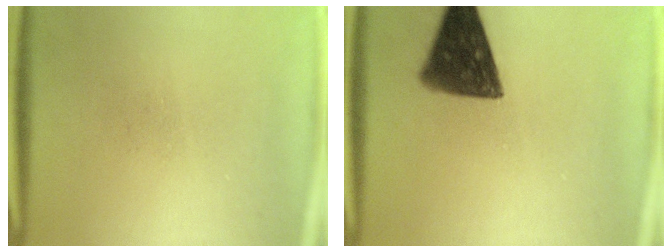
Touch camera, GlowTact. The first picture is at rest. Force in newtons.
{"total": 12.2}